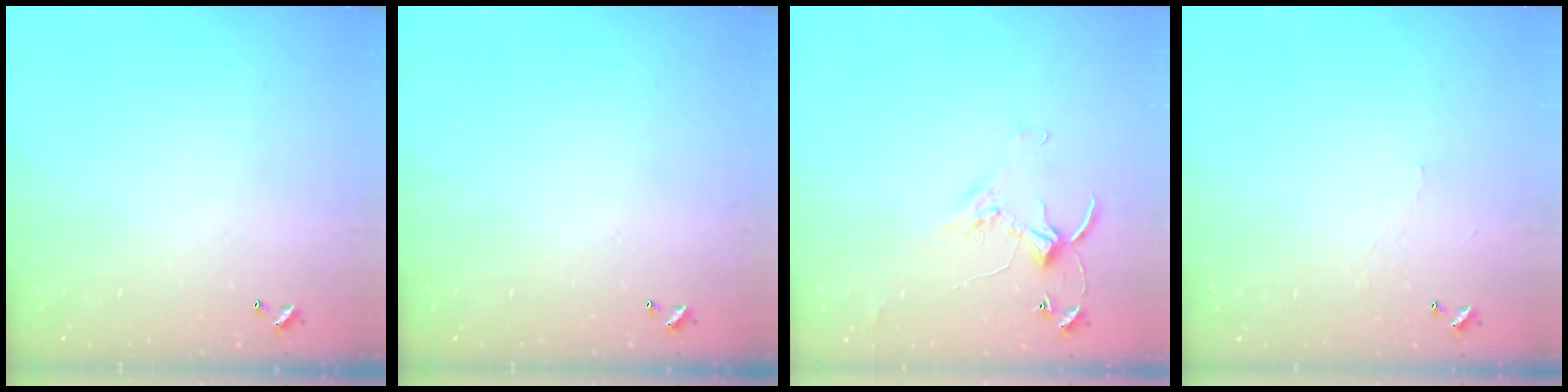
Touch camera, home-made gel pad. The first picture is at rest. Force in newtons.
{"total": 0.0}
{"total": 2.8, "press": 2.8, "slide": 0.4}
{"total": 2.1, "press": 2.1, "slide": 0.6}